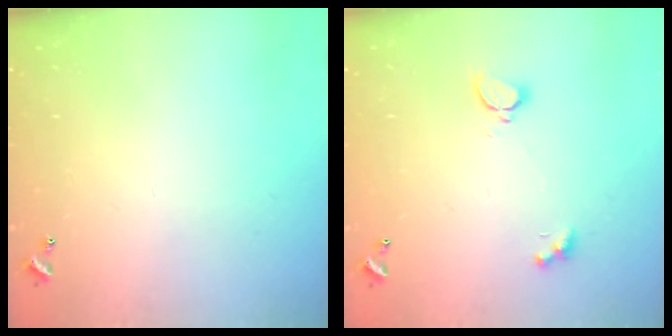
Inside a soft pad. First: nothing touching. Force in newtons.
{"total": 1.8, "press": 1.8, "slide": 0.3}